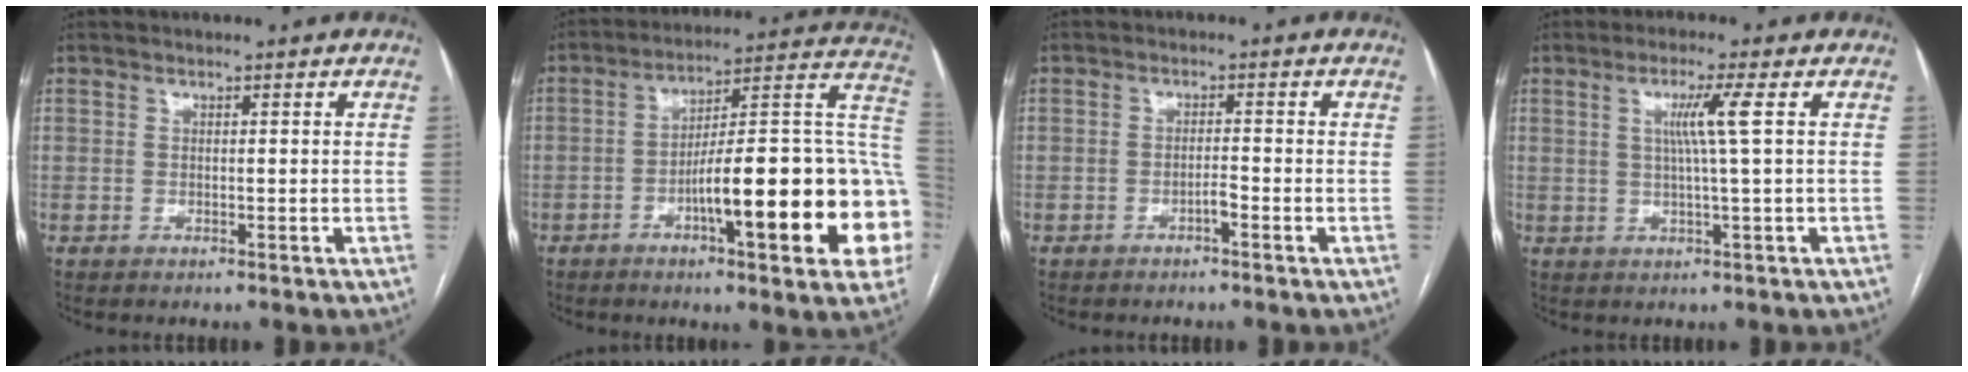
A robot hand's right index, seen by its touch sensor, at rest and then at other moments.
{"total": 23.6, "force": [-6.1, 3.2, 22.6], "torque": [-0.240, 0.023, -0.084]}
{"total": 1.5, "force": [-1.1, 0.1, 1.1], "torque": [-0.018, 0.002, -0.019]}
{"total": 4.7, "force": [1.1, -1.2, 4.4], "torque": [-0.087, -0.001, 0.022]}